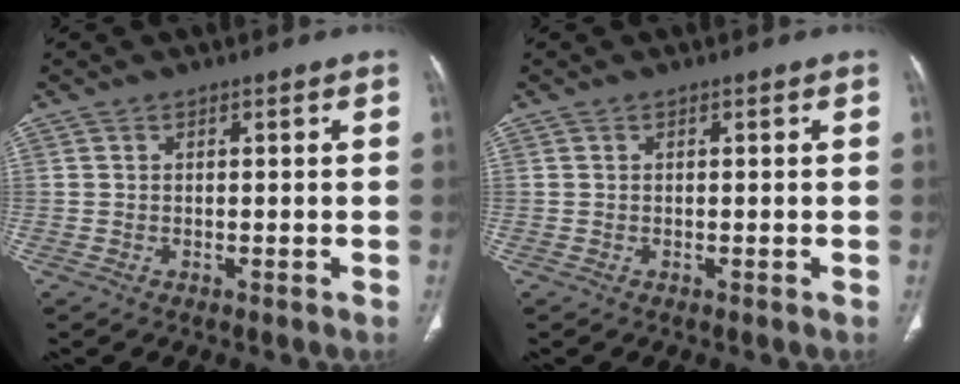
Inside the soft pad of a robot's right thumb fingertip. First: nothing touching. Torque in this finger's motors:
{"motor_torque": [-0.05, 0.05, -0.10, 0.07, 0.01]}